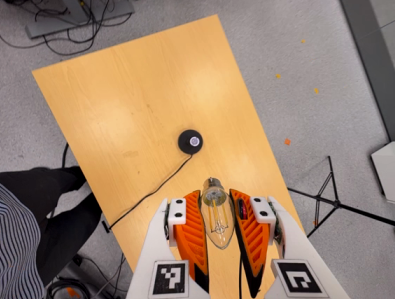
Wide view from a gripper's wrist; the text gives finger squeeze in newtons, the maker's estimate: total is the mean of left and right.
{"total": 22.3, "left": 25.1, "right": 19.5}